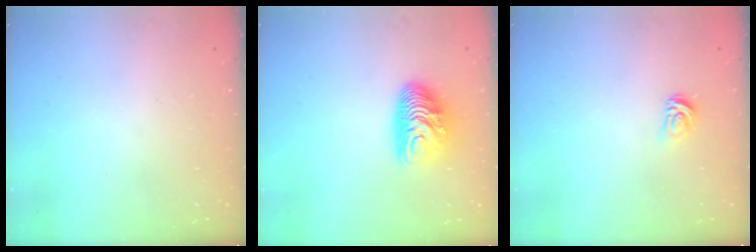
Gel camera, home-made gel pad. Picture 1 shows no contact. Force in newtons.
{"total": 10.6, "press": 10.5, "slide": 0.9}
{"total": 3.7, "press": 3.6, "slide": 0.5}